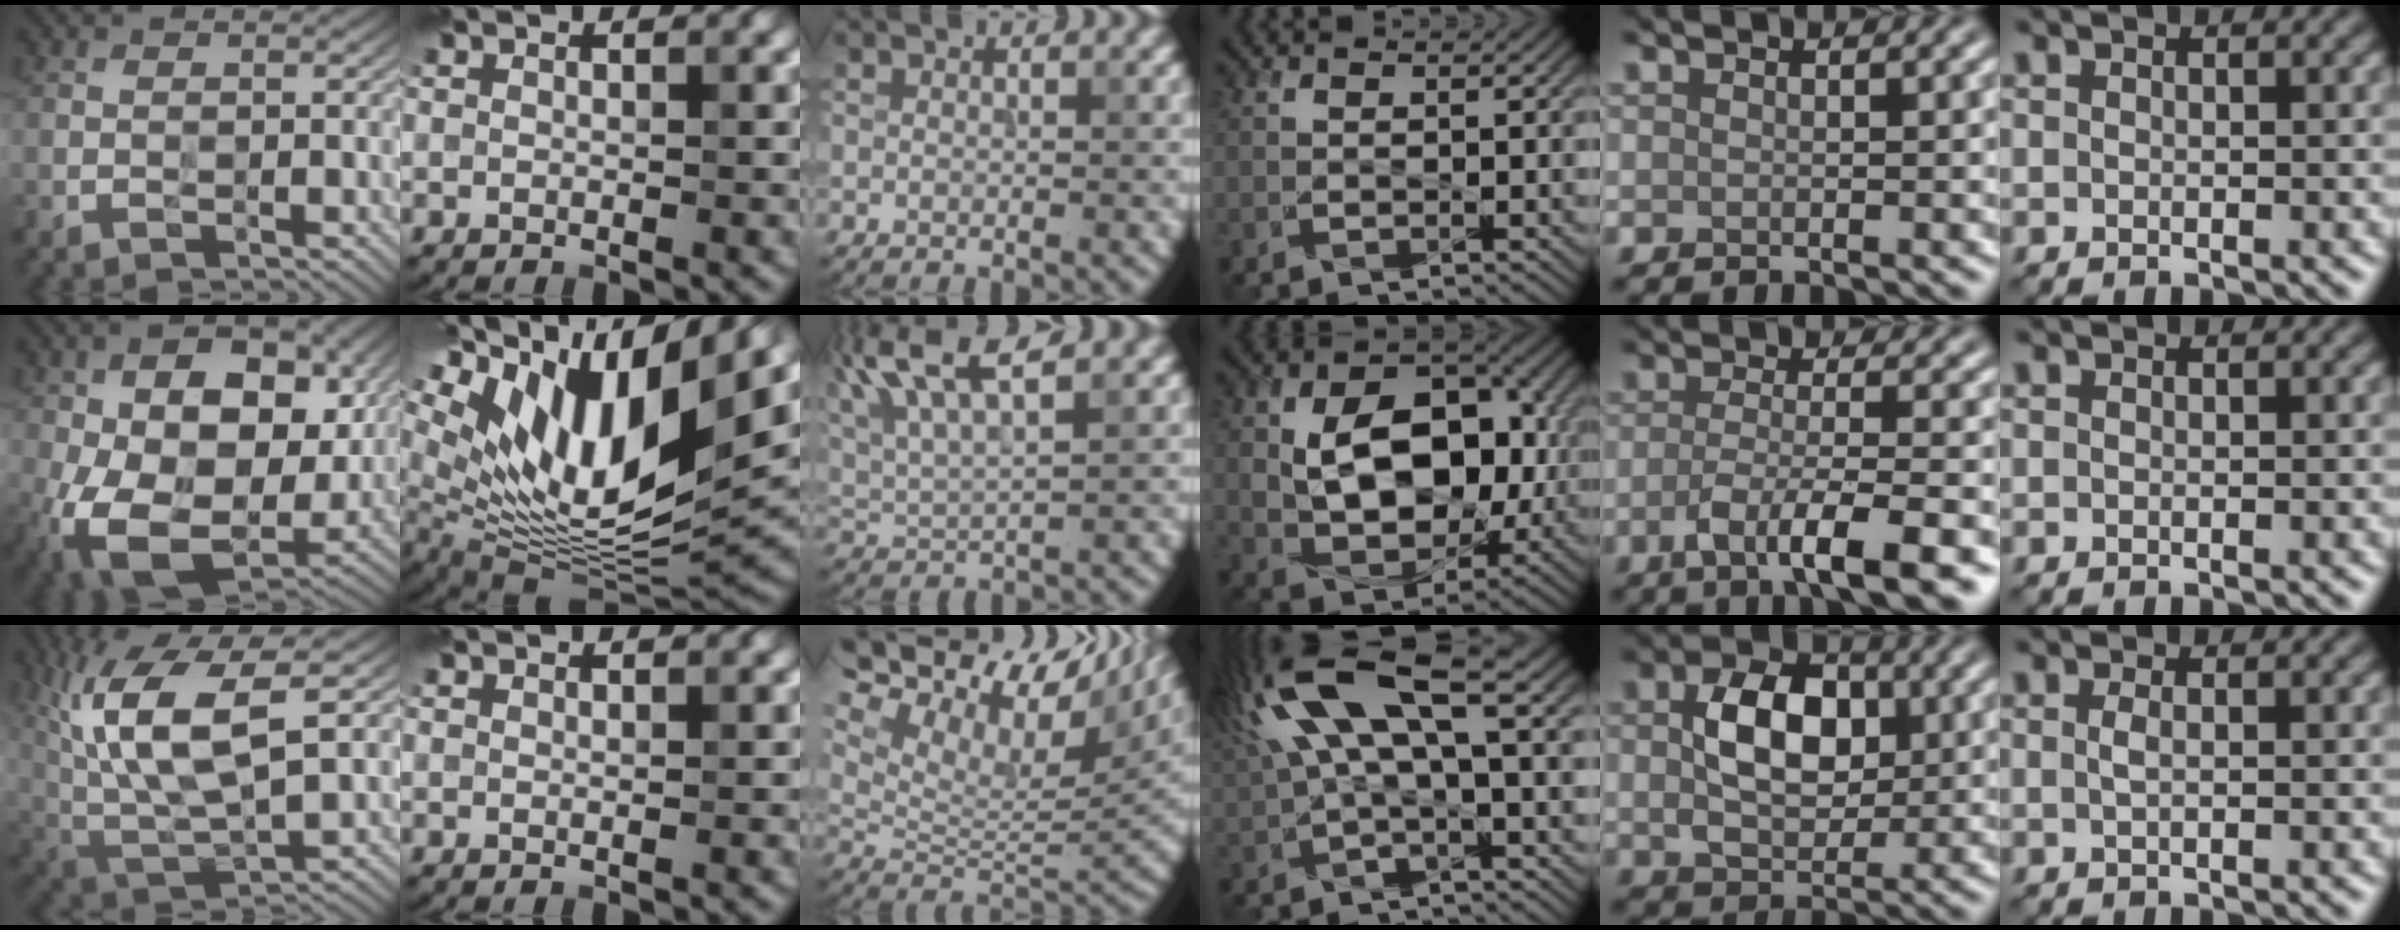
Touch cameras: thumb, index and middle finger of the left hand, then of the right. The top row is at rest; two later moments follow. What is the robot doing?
{"motion": "wipe", "object": "glasses"}